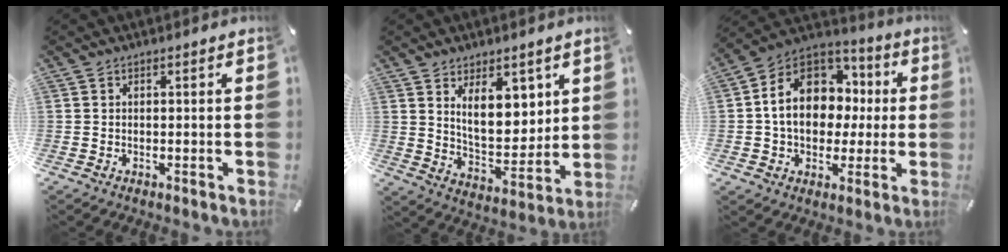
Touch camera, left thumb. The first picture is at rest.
{"total": 11.6, "force": [5.9, 6.8, 7.4], "torque": [-0.108, -0.032, 0.107]}
{"total": 14.8, "force": [0.9, 12.2, 8.4], "torque": [-0.174, 0.001, 0.020]}